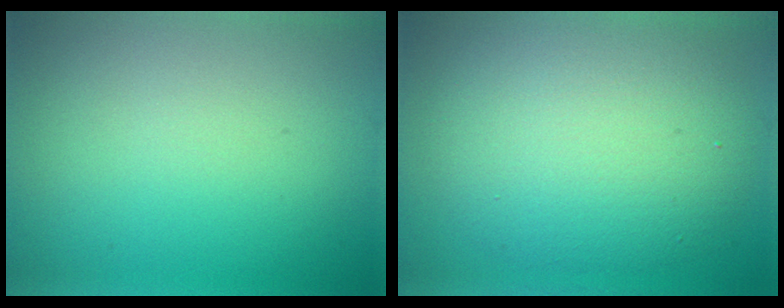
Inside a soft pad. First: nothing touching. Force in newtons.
{"total": 8.8, "press": 8.8, "slide": 0.7}